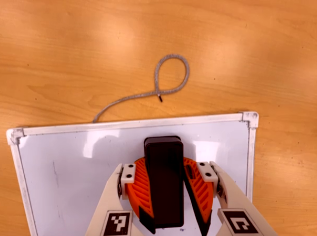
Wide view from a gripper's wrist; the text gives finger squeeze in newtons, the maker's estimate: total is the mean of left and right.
{"total": 16.3, "left": 17.9, "right": 14.8}